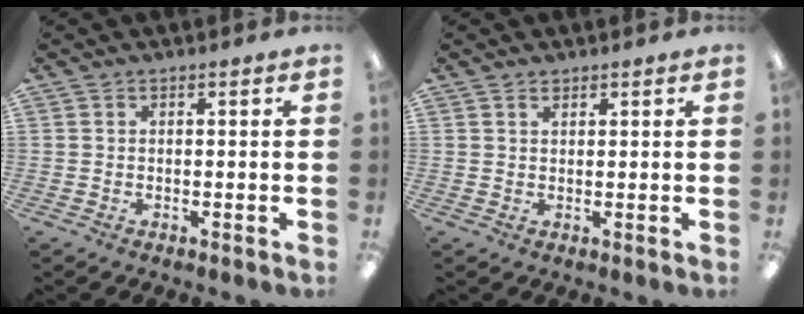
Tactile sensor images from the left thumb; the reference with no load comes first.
{"total": 1.0, "force": [0.8, 0.5, 0.3], "torque": [-0.008, 0.000, 0.016]}